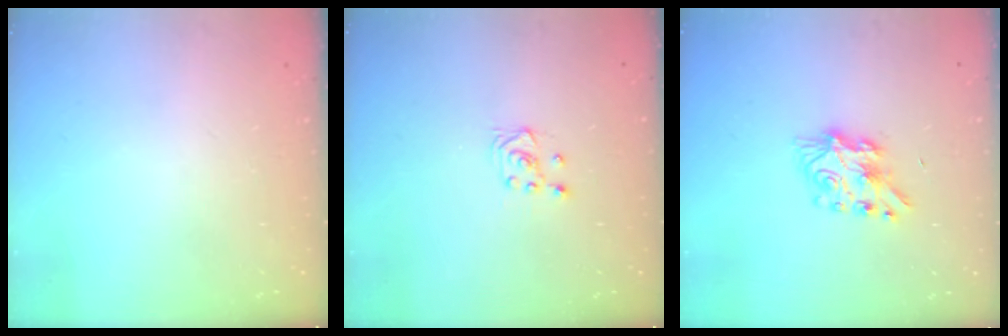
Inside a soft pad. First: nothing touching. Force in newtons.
{"total": 3.5, "press": 3.4, "slide": 0.8}
{"total": 7.2, "press": 7.2, "slide": 0.2}